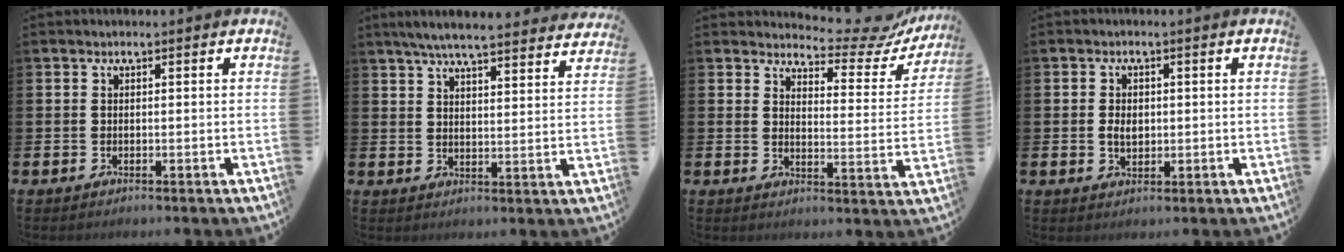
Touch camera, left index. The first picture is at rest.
{"total": 6.3, "force": [6.0, 0.4, 2.0], "torque": [-0.054, -0.030, 0.105]}
{"total": 6.1, "force": [5.8, 1.5, 1.5], "torque": [-0.028, -0.049, 0.093]}
{"total": 2.5, "force": [0.1, 1.8, 1.8], "torque": [-0.015, 0.000, -0.004]}